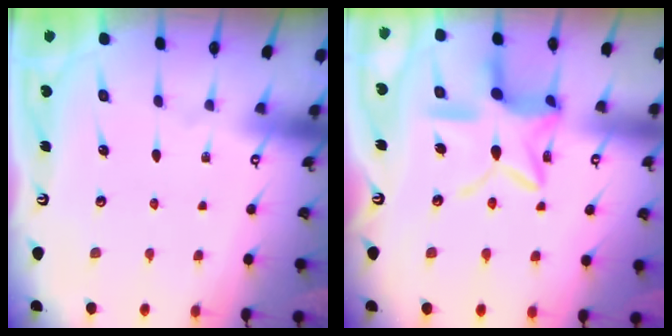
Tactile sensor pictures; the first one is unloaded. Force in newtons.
{"total": 13.4, "press": 13.3, "slide": 1.2}